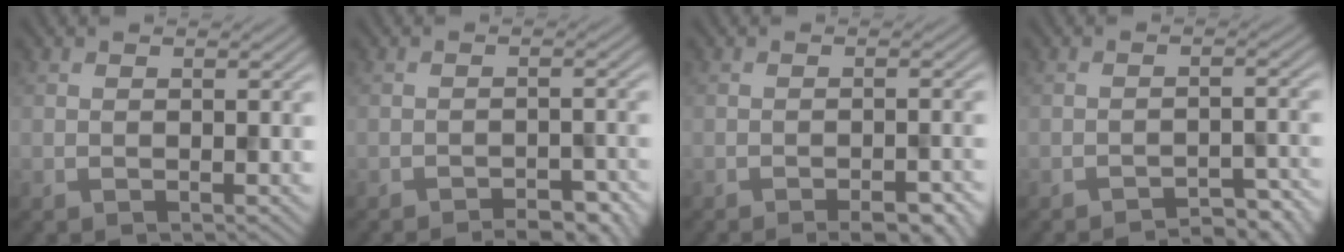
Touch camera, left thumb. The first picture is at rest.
{"total": 3.9, "force": [-3.3, 0.8, 2.0], "torque": [-0.035, 0.008, -0.042]}
{"total": 3.9, "force": [-2.8, 0.8, 2.7], "torque": [-0.041, 0.004, -0.032]}
{"total": 4.2, "force": [-3.7, 0.6, 1.8], "torque": [-0.027, 0.009, -0.048]}